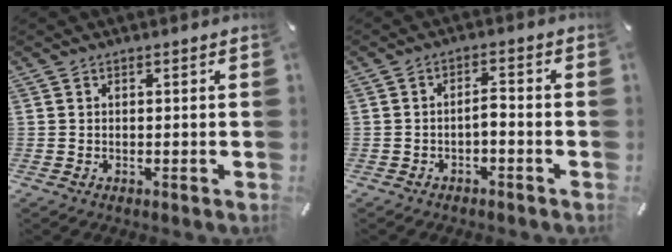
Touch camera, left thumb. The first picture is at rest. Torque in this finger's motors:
{"motor_torque": [-0.34, 0.16, 0.09, 0.11, 0.02]}